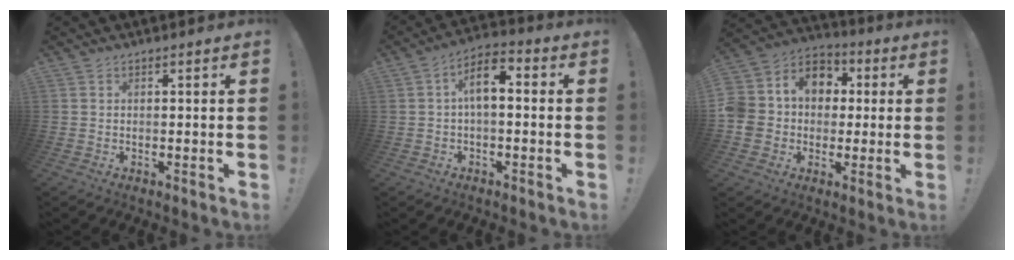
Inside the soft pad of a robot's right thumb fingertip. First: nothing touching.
{"total": 8.2, "force": [0.7, 4.0, 7.2], "torque": [-0.116, 0.011, 0.015]}
{"total": 11.9, "force": [0.1, 10.9, 5.0], "torque": [-0.085, 0.011, 0.010]}